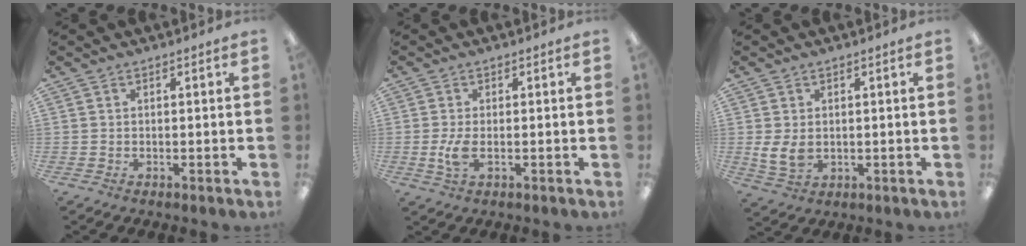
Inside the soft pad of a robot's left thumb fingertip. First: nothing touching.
{"total": 4.8, "force": [-0.5, 2.2, 4.2], "torque": [-0.083, -0.005, -0.014]}
{"total": 5.3, "force": [0.3, 3.8, 3.8], "torque": [-0.079, -0.004, 0.005]}